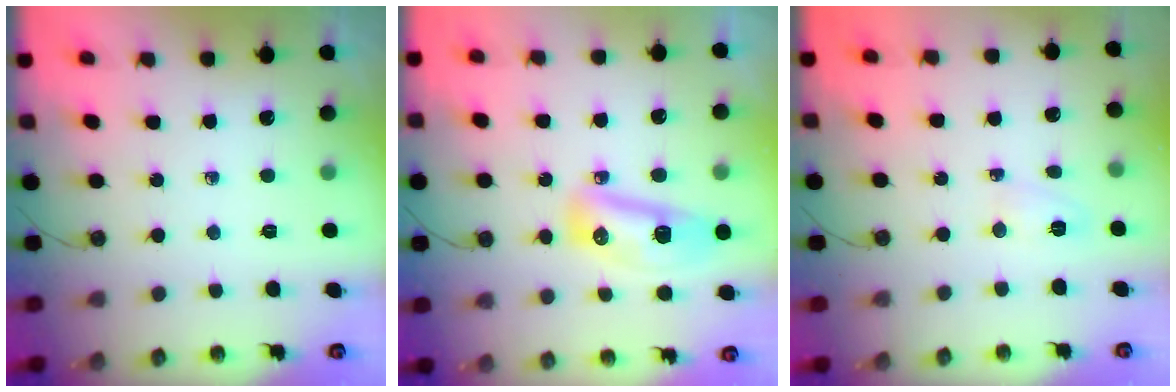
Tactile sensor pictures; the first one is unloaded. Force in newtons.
{"total": 12.8, "press": 12.4, "slide": 3.1}
{"total": 7.2, "press": 3.5, "slide": 6.2}